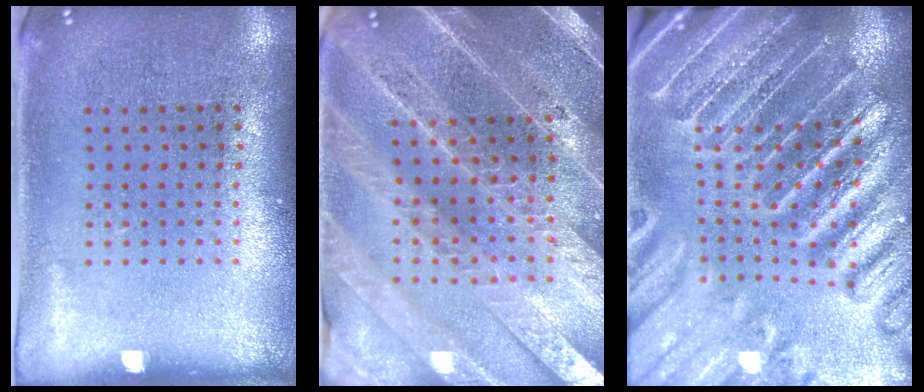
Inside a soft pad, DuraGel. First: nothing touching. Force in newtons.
{"total": 4.7, "press": 4.1, "slide": 2.2}
{"total": 4.2, "press": 4.0, "slide": 1.3}